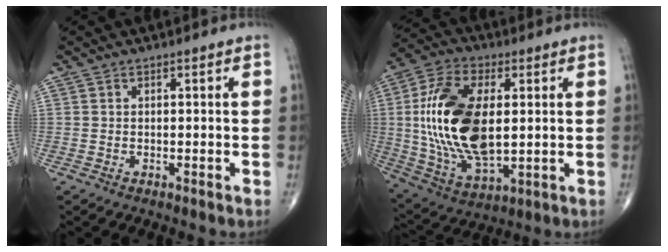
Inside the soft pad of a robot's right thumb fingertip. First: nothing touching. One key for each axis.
{"total": 21.4, "fx": 1.9, "fy": 11.2, "fz": 18.1, "tx": -0.357, "ty": -0.010, "tz": 0.040}